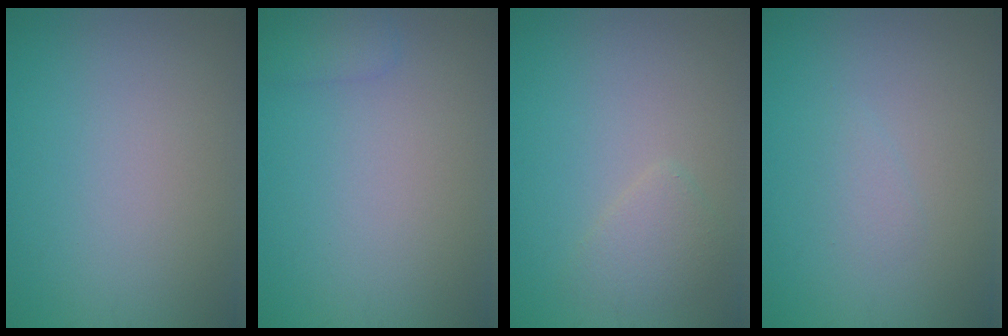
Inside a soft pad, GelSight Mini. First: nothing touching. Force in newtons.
{"total": 1.3, "press": 1.3, "slide": 0.1}
{"total": 1.7, "press": 1.7, "slide": 0.2}
{"total": 0.9, "press": 0.9, "slide": 0.2}